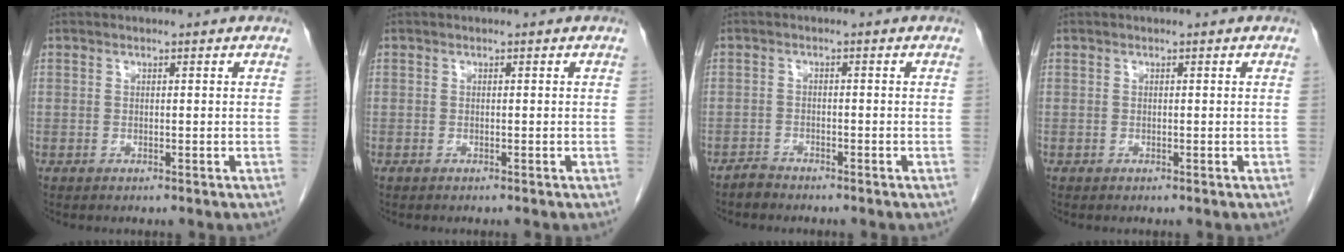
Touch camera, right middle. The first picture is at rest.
{"total": 0.0}
{"total": 1.6, "force": [-1.5, 0.4, -0.1], "torque": [-0.001, -0.001, -0.028]}
{"total": 0.0}